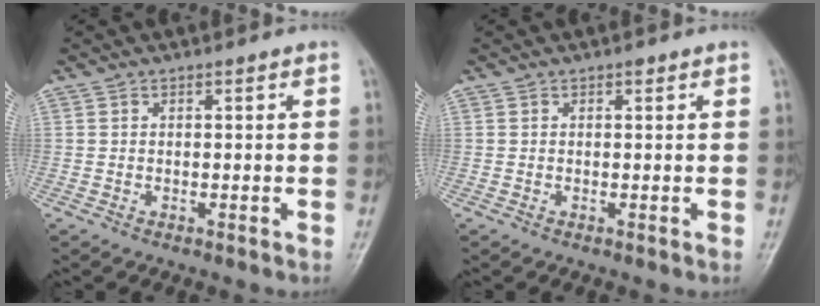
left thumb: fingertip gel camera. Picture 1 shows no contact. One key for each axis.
{"total": 0.7, "fx": 0.4, "fy": 0.3, "fz": 0.5, "tx": -0.007, "ty": -0.001, "tz": 0.004}